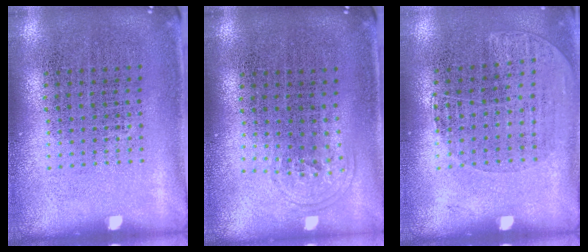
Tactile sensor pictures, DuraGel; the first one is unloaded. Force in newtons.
{"total": 0.9, "press": 0.6, "slide": 0.7}
{"total": 1.1, "press": 0.9, "slide": 0.6}